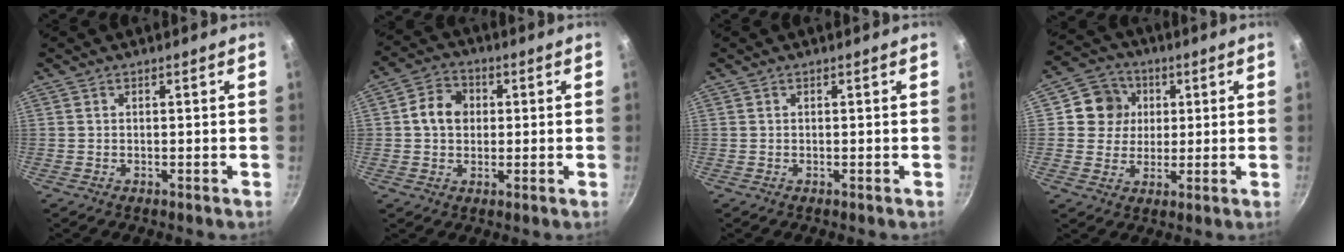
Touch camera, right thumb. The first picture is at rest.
{"total": 6.9, "force": [0.9, 5.8, 3.7], "torque": [-0.039, 0.011, 0.003]}
{"total": 0.0}
{"total": 8.5, "force": [1.9, 7.9, 2.5], "torque": [-0.004, 0.009, 0.023]}